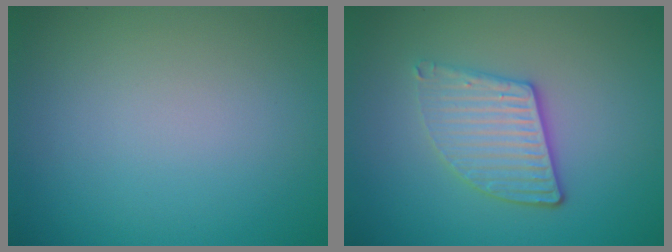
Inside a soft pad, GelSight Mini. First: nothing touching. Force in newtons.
{"total": 3.8, "press": 3.2, "slide": 1.9}